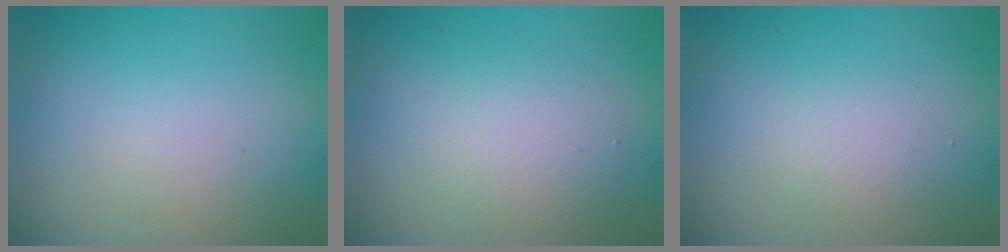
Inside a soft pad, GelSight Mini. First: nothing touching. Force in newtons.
{"total": 2.9, "press": 2.9, "slide": 0.4}
{"total": 1.3, "press": 1.3, "slide": 0.1}